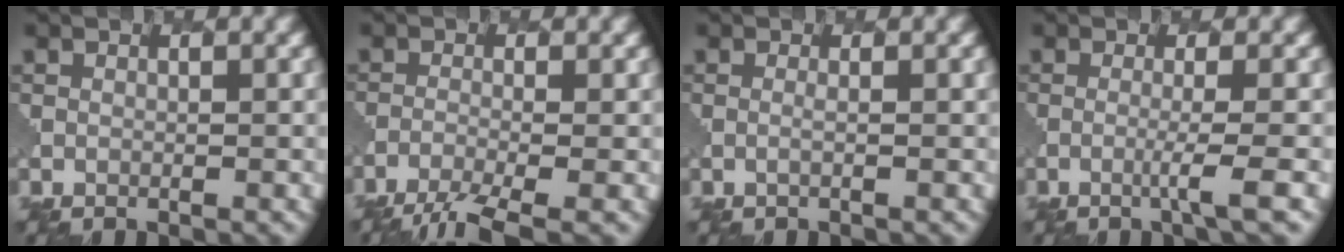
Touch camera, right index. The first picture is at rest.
{"total": 4.2, "force": [-3.1, 0.8, 2.7], "torque": [-0.046, -0.011, -0.065]}
{"total": 0.9, "force": [0.2, 0.3, 0.8], "torque": [-0.011, -0.006, -0.005]}
{"total": 2.3, "force": [-0.6, 0.2, 2.2], "torque": [-0.030, 0.000, -0.023]}